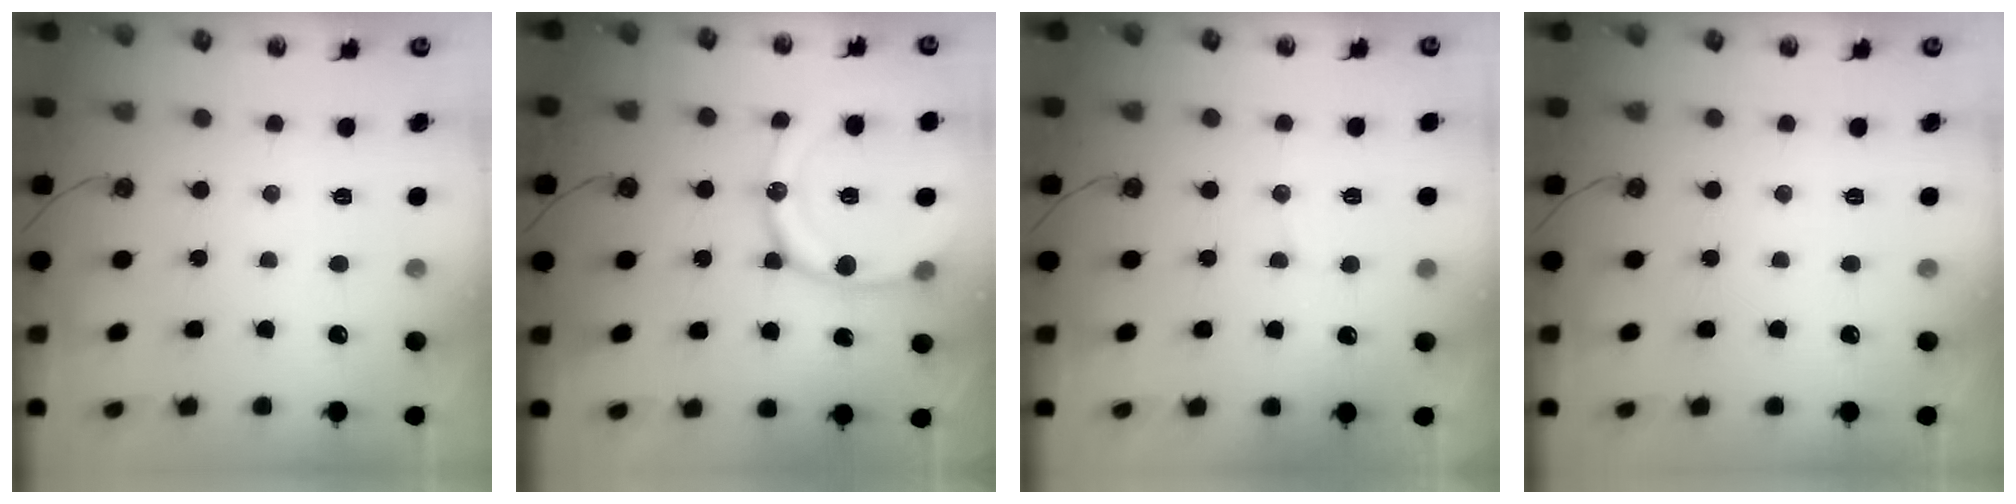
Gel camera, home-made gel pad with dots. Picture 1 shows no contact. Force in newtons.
{"total": 18.8, "press": 18.4, "slide": 3.4}
{"total": 4.5, "press": 4.3, "slide": 1.4}
{"total": 0.0}